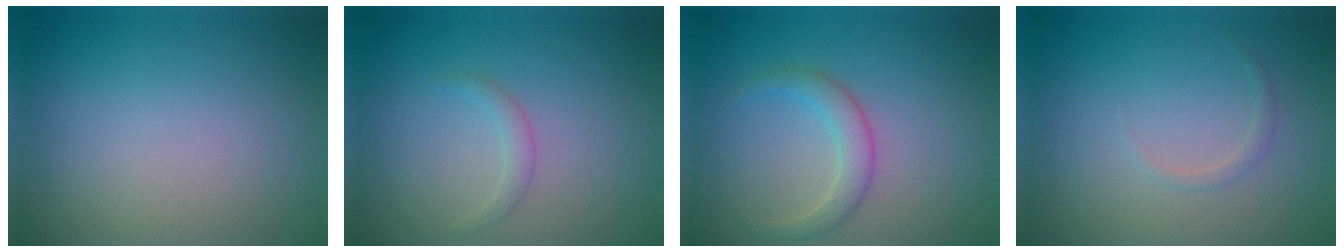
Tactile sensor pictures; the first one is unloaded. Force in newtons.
{"total": 1.0, "press": 1.0, "slide": 0.1}
{"total": 2.3, "press": 2.3, "slide": 0.1}
{"total": 0.7, "press": 0.7, "slide": 0.1}